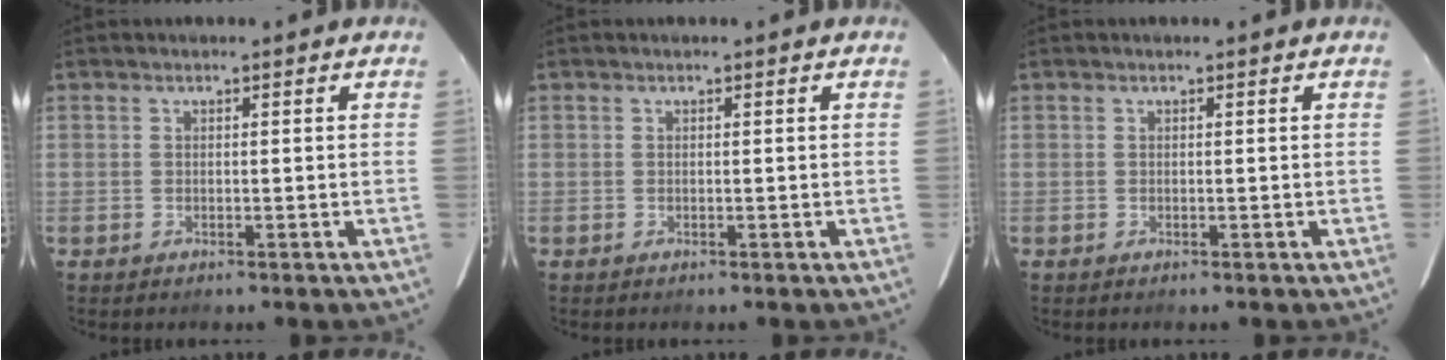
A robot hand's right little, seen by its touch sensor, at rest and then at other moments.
{"total": 0.0}
{"total": 0.0}